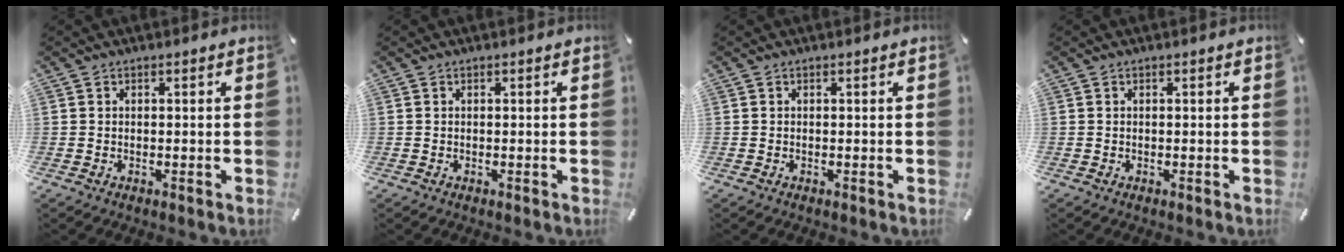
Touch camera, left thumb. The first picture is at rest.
{"total": 0.0}
{"total": 0.0}
{"total": 0.0}